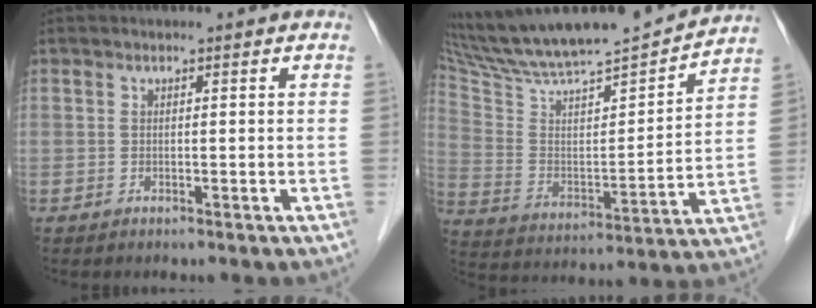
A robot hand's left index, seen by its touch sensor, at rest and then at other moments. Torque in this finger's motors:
{"motor_torque": [0.24, -0.49, 0.19, 0.08]}